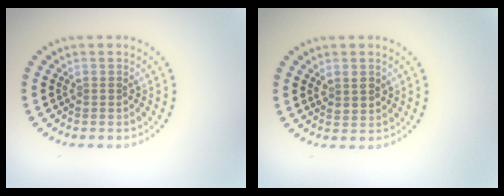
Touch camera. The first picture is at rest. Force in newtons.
{"total": 1.6, "press": 1.5, "slide": 0.6}